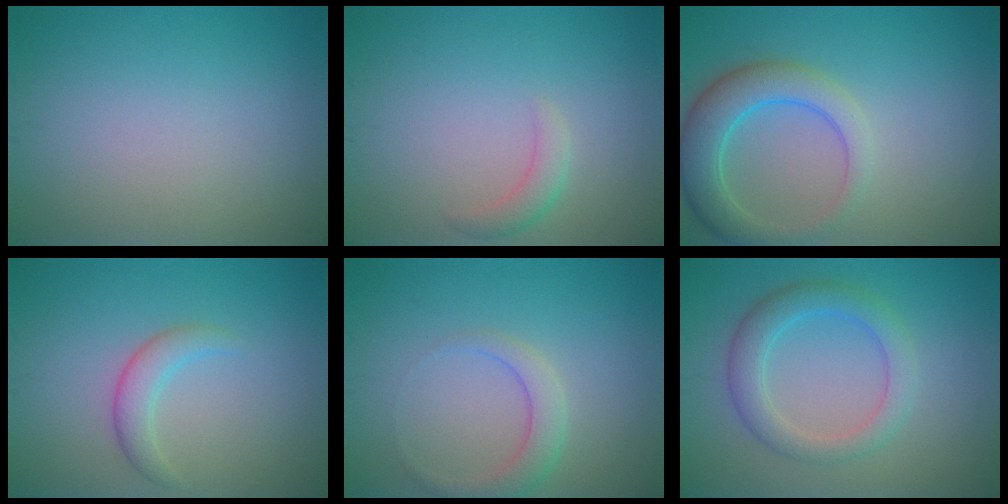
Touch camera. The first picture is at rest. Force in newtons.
{"total": 1.7, "press": 1.7, "slide": 0.1}
{"total": 5.1, "press": 5.1, "slide": 0.5}
{"total": 2.3, "press": 2.3, "slide": 0.2}
{"total": 2.5, "press": 2.5, "slide": 0.1}
{"total": 3.9, "press": 3.9, "slide": 0.1}